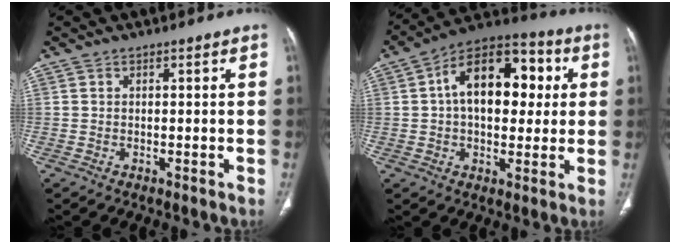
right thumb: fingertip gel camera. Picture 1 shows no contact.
{"total": 18.1, "force": [3.0, 10.9, 14.1], "torque": [-0.180, 0.026, 0.038]}